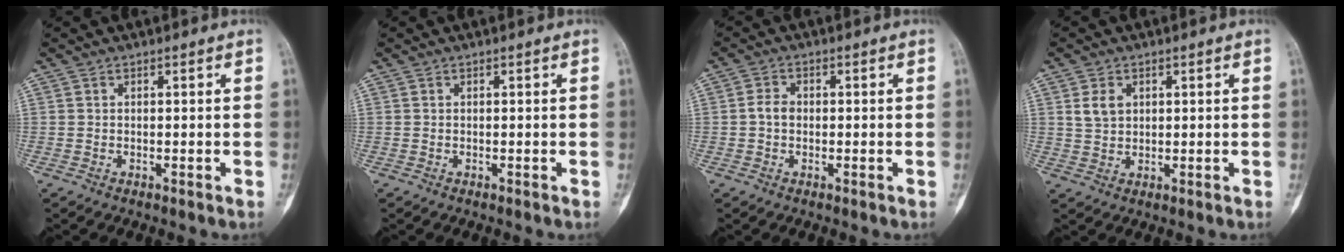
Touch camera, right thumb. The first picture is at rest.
{"total": 0.0}
{"total": 2.6, "force": [-0.2, 2.0, 1.6], "torque": [-0.026, 0.009, -0.009]}
{"total": 3.8, "force": [1.3, 2.8, 2.2], "torque": [-0.031, -0.004, 0.030]}